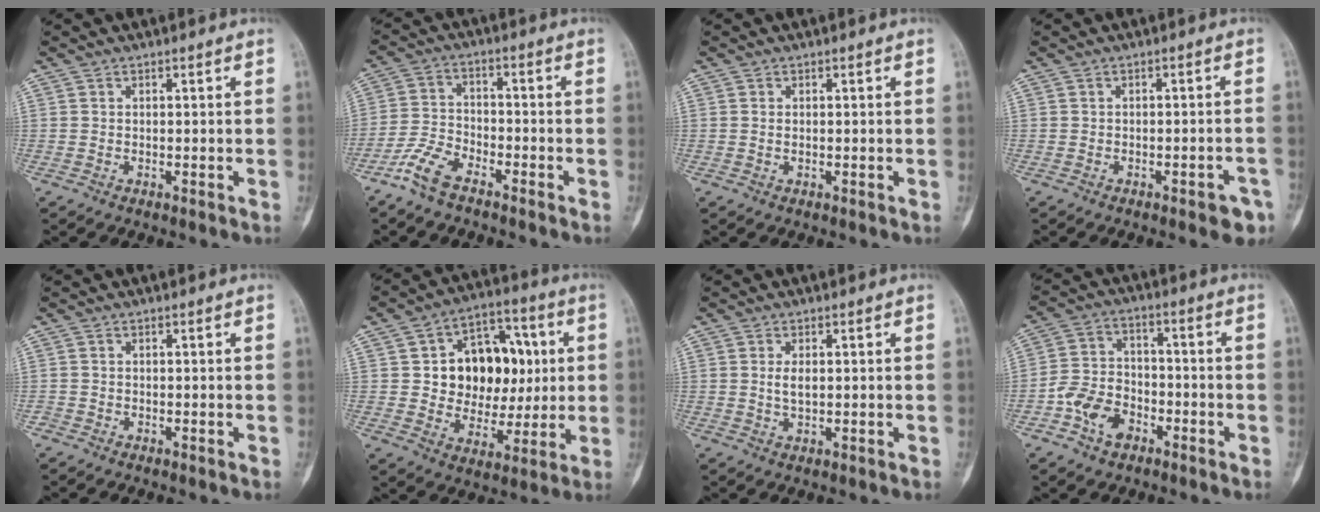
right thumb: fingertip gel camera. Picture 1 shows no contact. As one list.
[{"total": 6.8, "force": [-5.0, 2.6, 3.8], "torque": [-0.086, 0.019, -0.106]}, {"total": 0.6, "force": [0.0, 0.3, 0.5], "torque": [-0.010, -0.001, 0.001]}, {"total": 4.0, "force": [-2.3, 1.3, 3.0], "torque": [-0.027, 0.014, -0.022]}, {"total": 0.6, "force": [-0.4, 0.4, -0.1], "torque": [0.004, 0.003, -0.011]}, {"total": 17.5, "force": [2.4, 13.1, 11.4], "torque": [-0.109, 0.016, 0.043]}, {"total": 2.5, "force": [0.4, 1.2, 2.2], "torque": [-0.043, -0.003, 0.010]}, {"total": 9.1, "force": [-4.3, 6.2, 5.0], "torque": [-0.079, 0.032, -0.080]}]